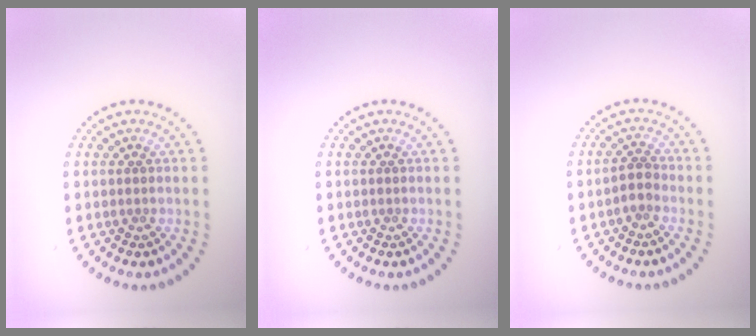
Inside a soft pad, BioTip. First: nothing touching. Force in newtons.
{"total": 0.0}
{"total": 1.4, "press": 1.2, "slide": 0.9}